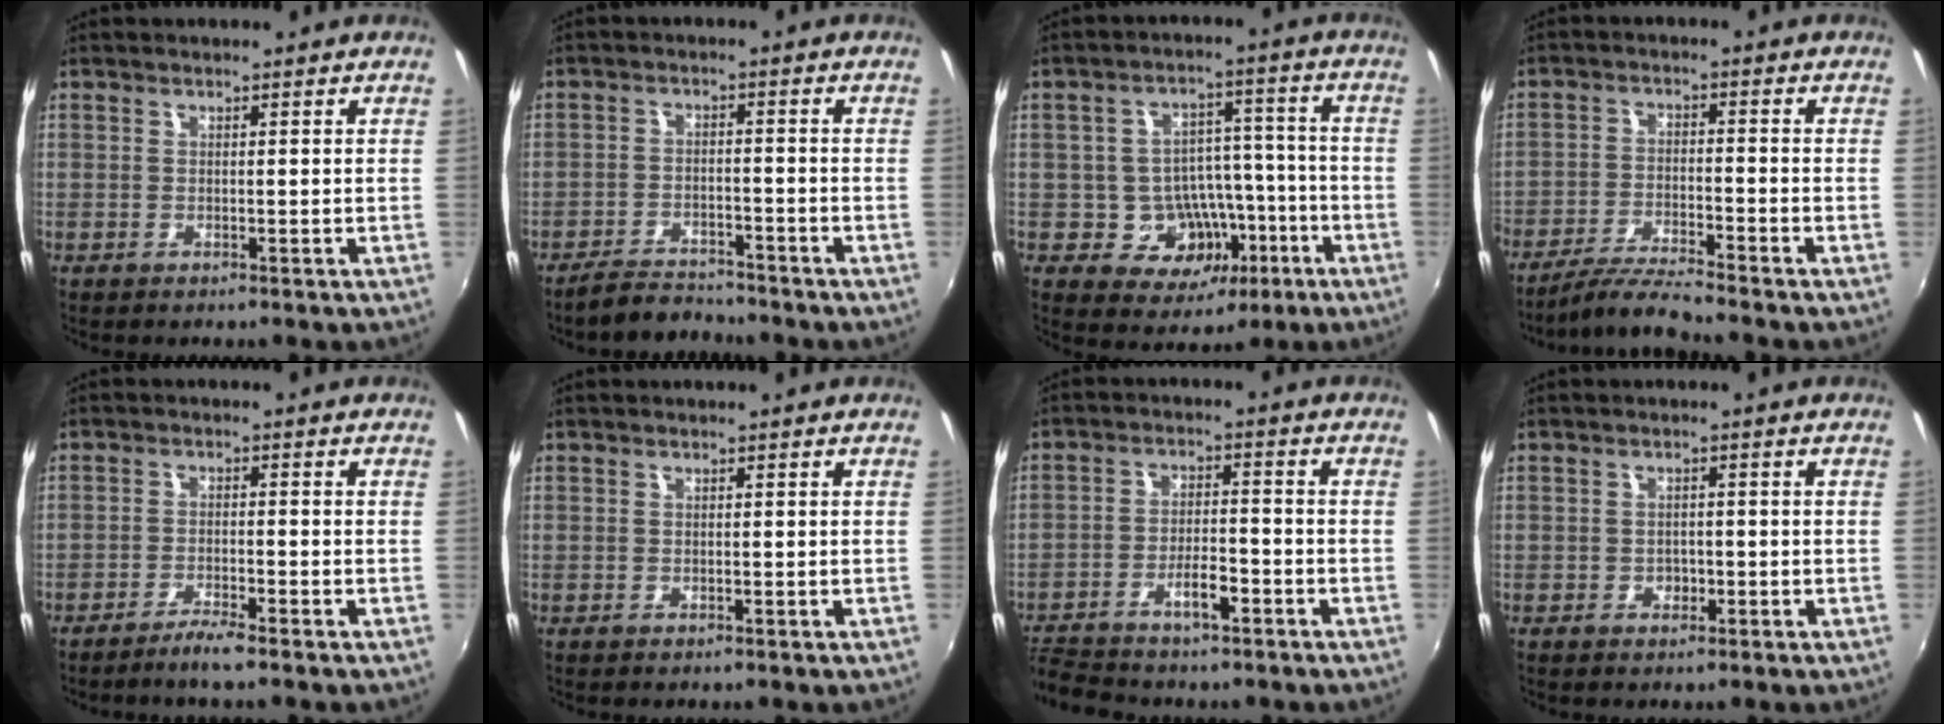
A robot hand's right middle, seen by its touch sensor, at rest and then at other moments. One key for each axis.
{"total": 5.9, "fx": -5.6, "fy": 1.3, "fz": 1.2, "tx": -0.046, "ty": -0.001, "tz": -0.092}
{"total": 11.3, "fx": -4.3, "fy": 9.1, "fz": 5.1, "tx": -0.096, "ty": 0.033, "tz": -0.037}
{"total": 7.4, "fx": -6.8, "fy": -0.7, "fz": 2.9, "tx": -0.072, "ty": -0.008, "tz": -0.128}
{"total": 3.6, "fx": -3.1, "fy": -0.1, "fz": 1.9, "tx": -0.058, "ty": -0.002, "tz": -0.060}
{"total": 0.0}
{"total": 7.8, "fx": -6.0, "fy": 2.4, "fz": 4.4, "tx": -0.095, "ty": 0.007, "tz": -0.107}
{"total": 1.9, "fx": -0.8, "fy": 1.6, "fz": 0.6, "tx": -0.011, "ty": 0.001, "tz": -0.010}